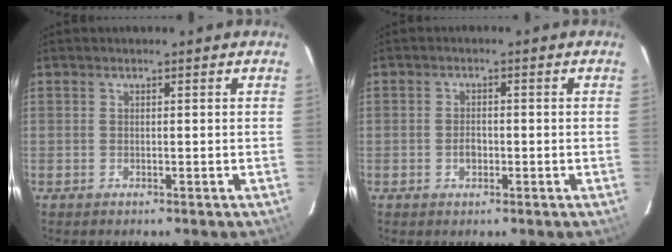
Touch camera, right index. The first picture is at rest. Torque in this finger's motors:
{"motor_torque": [0.92, 0.35, 0.05, 0.00]}